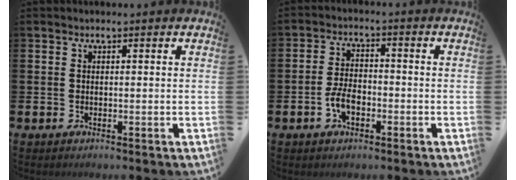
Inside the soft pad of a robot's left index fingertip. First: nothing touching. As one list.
[{"total": 4.0, "force": [-1.5, 2.2, 3.0], "torque": [-0.056, 0.002, -0.030]}]